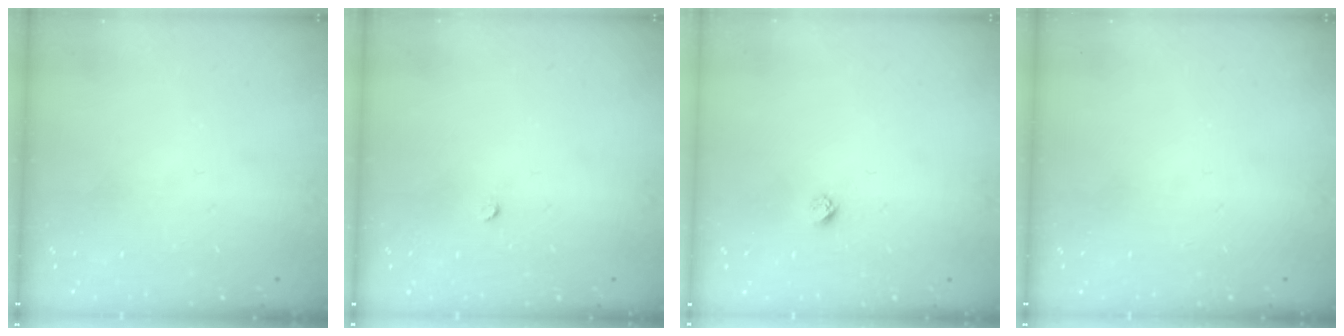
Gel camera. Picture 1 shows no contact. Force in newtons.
{"total": 2.2, "press": 2.2, "slide": 0.3}
{"total": 2.4, "press": 2.4, "slide": 0.2}
{"total": 0.0}